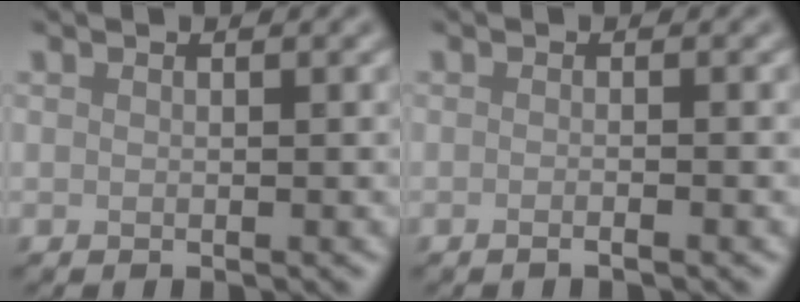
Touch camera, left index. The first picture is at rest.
{"total": 1.3, "force": [-0.5, 0.4, 1.1], "torque": [-0.010, -0.004, -0.015]}